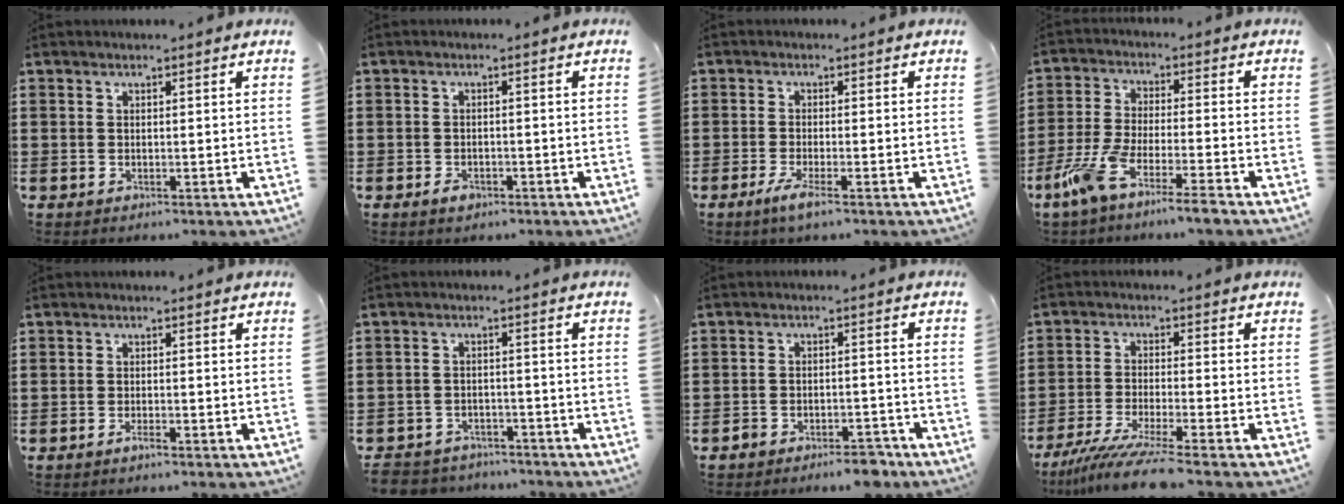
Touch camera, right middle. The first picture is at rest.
{"total": 1.3, "force": [-1.0, 0.7, 0.6], "torque": [-0.014, -0.002, -0.019]}
{"total": 3.0, "force": [-1.8, 0.0, 2.4], "torque": [-0.053, -0.010, -0.035]}
{"total": 7.3, "force": [-5.9, -0.2, 4.3], "torque": [-0.101, -0.016, -0.118]}
{"total": 1.4, "force": [-1.0, 0.1, 1.0], "torque": [-0.027, -0.008, -0.020]}
{"total": 3.8, "force": [-3.7, 0.7, -0.2], "torque": [-0.009, -0.001, -0.081]}
{"total": 4.1, "force": [-4.0, 0.6, 0.7], "torque": [-0.012, 0.010, -0.079]}
{"total": 6.9, "force": [-5.8, -0.5, 3.7], "torque": [-0.083, -0.022, -0.111]}